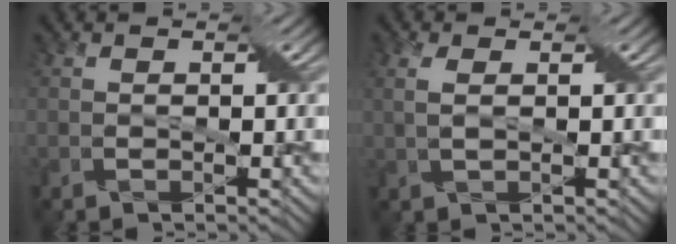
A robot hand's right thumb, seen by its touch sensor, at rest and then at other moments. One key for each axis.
{"total": 2.3, "fx": 0.7, "fy": 0.8, "fz": 2.0, "tx": -0.047, "ty": 0.002, "tz": 0.015}